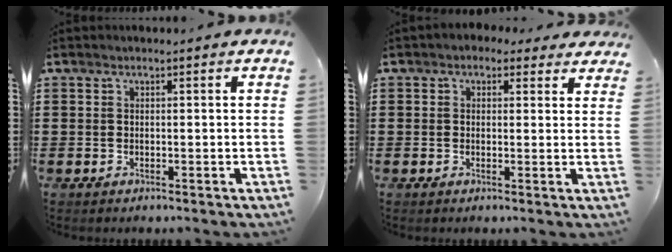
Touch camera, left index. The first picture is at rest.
{"total": 1.8, "force": [0.9, 1.5, 0.3], "torque": [-0.006, 0.007, 0.014]}